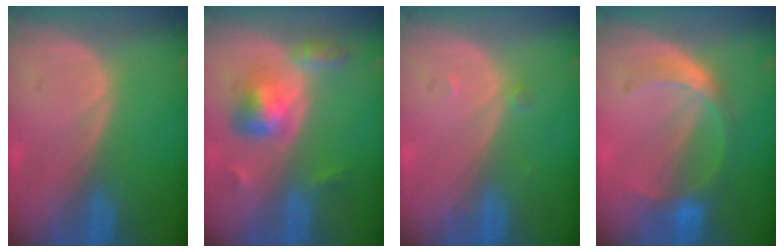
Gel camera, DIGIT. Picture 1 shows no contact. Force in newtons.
{"total": 6.2, "press": 5.5, "slide": 2.8}
{"total": 0.7, "press": 0.7, "slide": 0.1}
{"total": 5.6, "press": 5.3, "slide": 1.9}